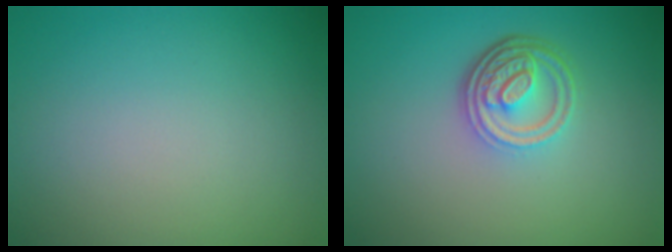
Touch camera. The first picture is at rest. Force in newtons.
{"total": 4.6, "press": 3.4, "slide": 3.1}